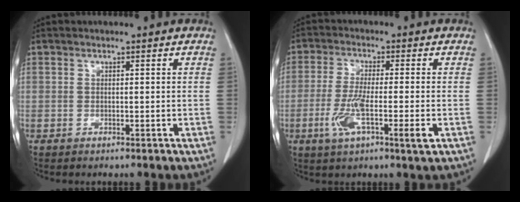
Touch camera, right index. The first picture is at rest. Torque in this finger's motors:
{"motor_torque": [1.00, -0.69, 0.58, 0.17]}